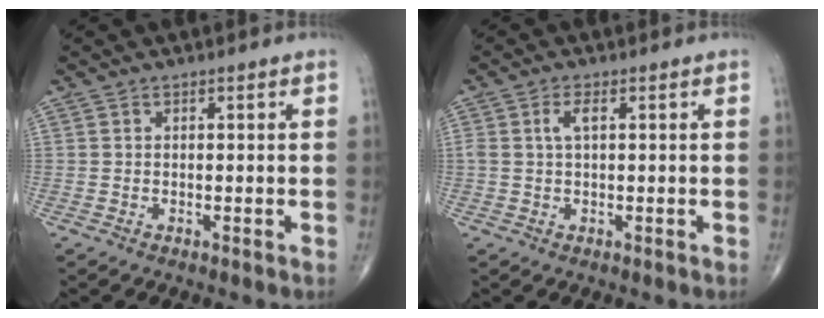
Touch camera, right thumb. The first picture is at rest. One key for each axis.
{"total": 2.4, "fx": 0.6, "fy": 0.9, "fz": 2.2, "tx": -0.050, "ty": 0.006, "tz": 0.015}